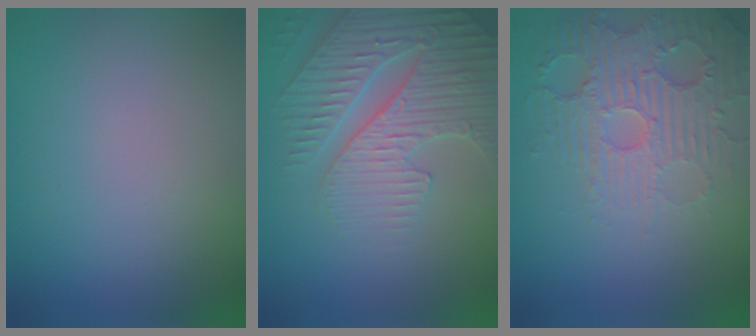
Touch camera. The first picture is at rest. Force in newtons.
{"total": 5.0, "press": 4.8, "slide": 1.2}
{"total": 5.2, "press": 3.8, "slide": 3.6}